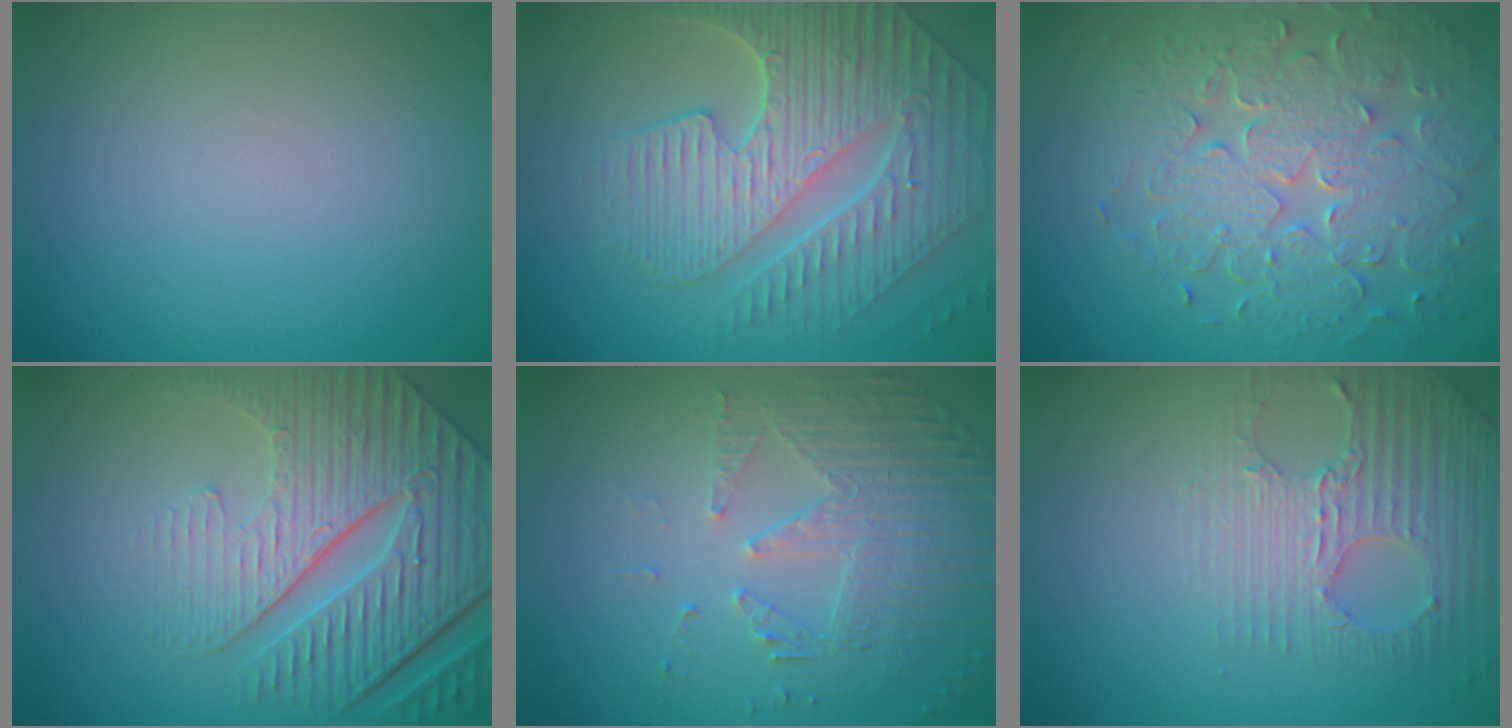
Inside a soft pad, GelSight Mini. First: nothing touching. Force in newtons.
{"total": 9.1, "press": 6.1, "slide": 6.7}
{"total": 8.3, "press": 6.0, "slide": 5.7}
{"total": 9.1, "press": 6.3, "slide": 6.6}
{"total": 5.3, "press": 3.7, "slide": 3.8}
{"total": 2.8, "press": 2.7, "slide": 0.9}